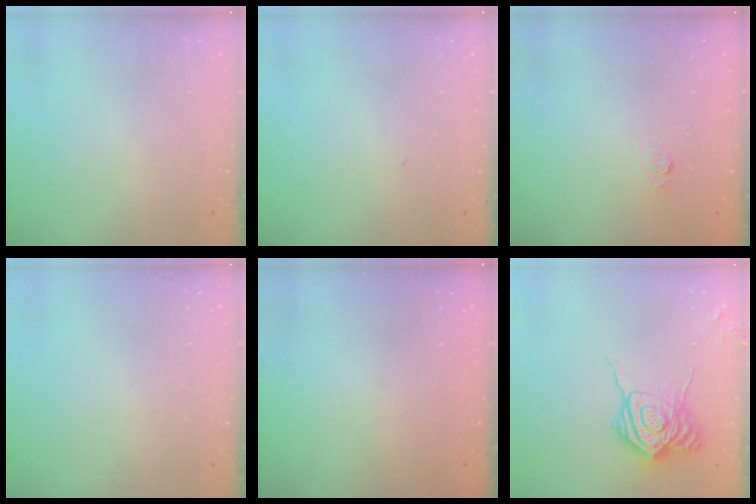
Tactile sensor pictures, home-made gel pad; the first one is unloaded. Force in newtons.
{"total": 0.6, "press": 0.6, "slide": 0.1}
{"total": 2.2, "press": 1.8, "slide": 1.3}
{"total": 0.0}
{"total": 2.3, "press": 2.2, "slide": 0.8}
{"total": 16.2, "press": 16.2, "slide": 0.5}